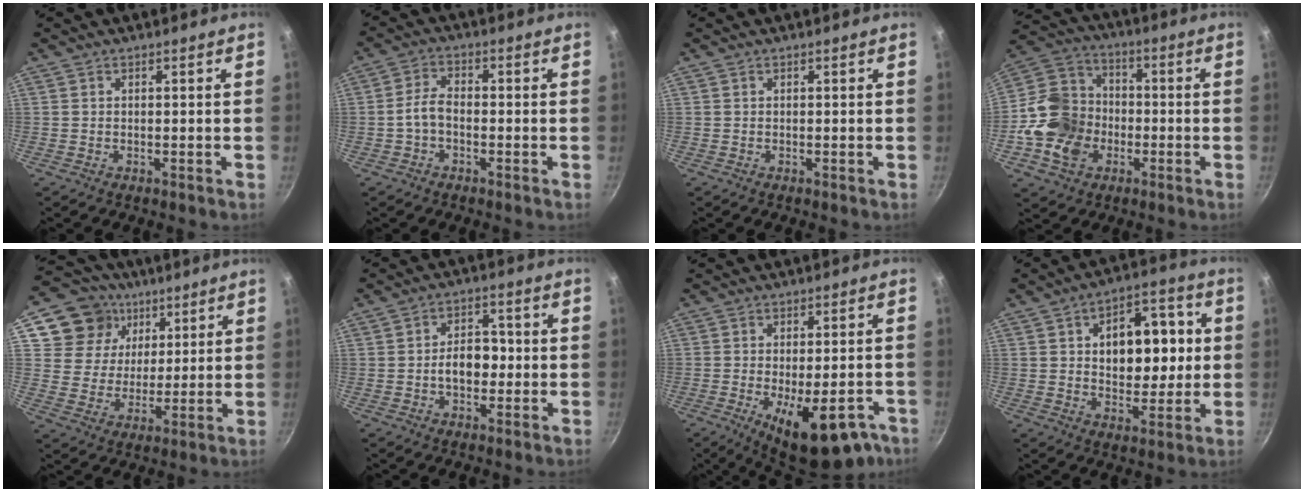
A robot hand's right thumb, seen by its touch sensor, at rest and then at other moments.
{"total": 4.1, "force": [-1.4, 2.4, 3.1], "torque": [-0.058, 0.024, -0.034]}
{"total": 0.0}
{"total": 15.5, "force": [-4.0, 12.6, 8.0], "torque": [-0.132, 0.035, -0.085]}
{"total": 11.8, "force": [5.7, 9.8, 3.4], "torque": [-0.024, -0.019, 0.094]}
{"total": 6.4, "force": [-0.9, 4.3, 4.6], "torque": [-0.039, 0.017, -0.016]}
{"total": 15.3, "force": [-7.1, 6.4, 12.0], "torque": [-0.130, 0.011, -0.089]}
{"total": 15.0, "force": [1.8, 9.5, 11.4], "torque": [-0.115, 0.009, 0.024]}